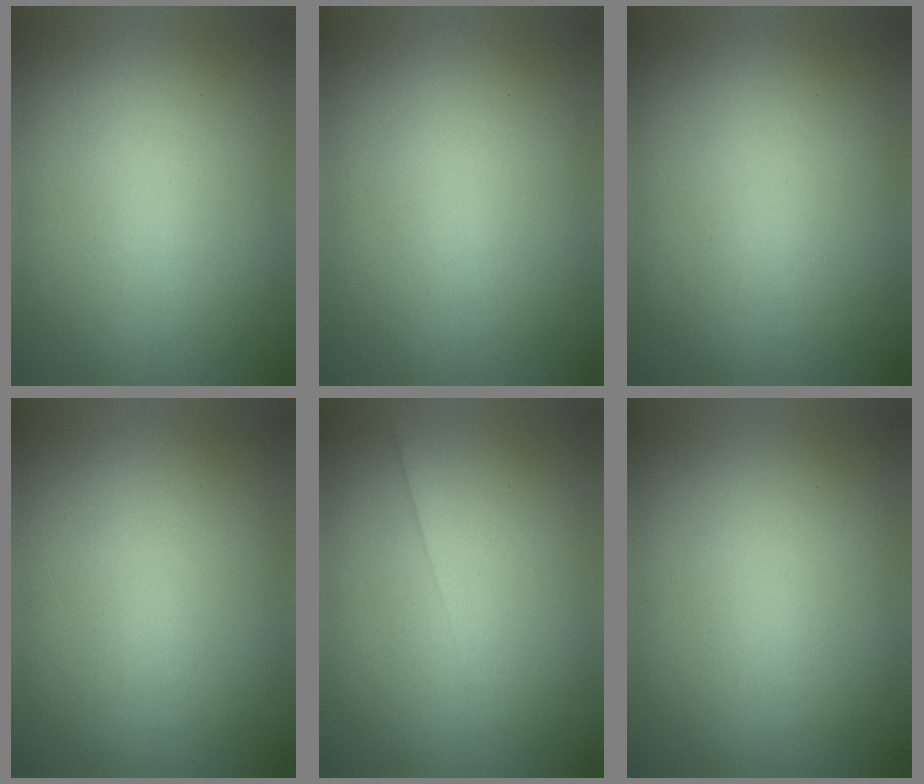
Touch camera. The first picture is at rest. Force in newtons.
{"total": 0.0}
{"total": 1.3}
{"total": 0.0}
{"total": 1.4}
{"total": 1.3}